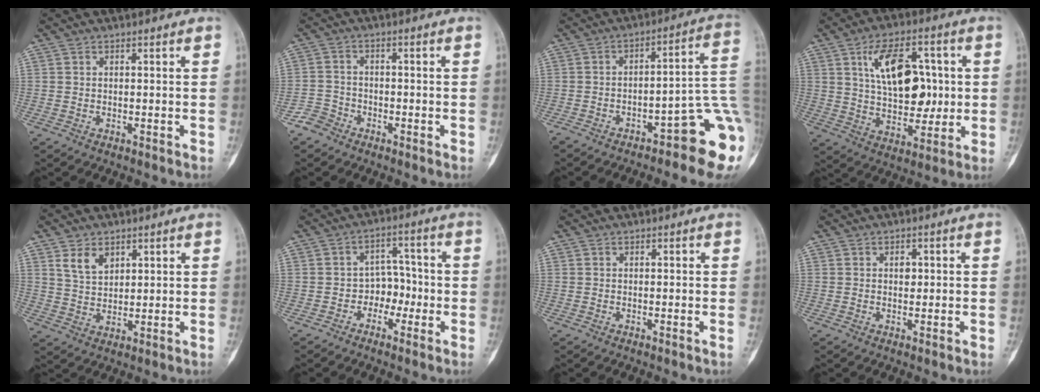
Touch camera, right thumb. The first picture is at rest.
{"total": 3.2, "force": [-2.4, 2.2, 0.0], "torque": [0.008, 0.012, -0.052]}
{"total": 15.9, "force": [-7.5, 4.0, 13.5], "torque": [-0.122, 0.066, -0.101]}
{"total": 15.6, "force": [3.3, 9.1, 12.2], "torque": [-0.161, -0.003, 0.060]}
{"total": 4.6, "force": [3.1, 3.3, 1.0], "torque": [-0.007, -0.015, 0.063]}
{"total": 5.2, "force": [-2.0, 4.1, 2.5], "torque": [0.004, 0.028, -0.044]}
{"total": 1.5, "force": [0.2, 0.0, -1.5], "torque": [0.023, 0.003, 0.001]}
{"total": 1.6, "force": [0.3, 1.2, 1.0], "torque": [-0.006, 0.004, 0.005]}